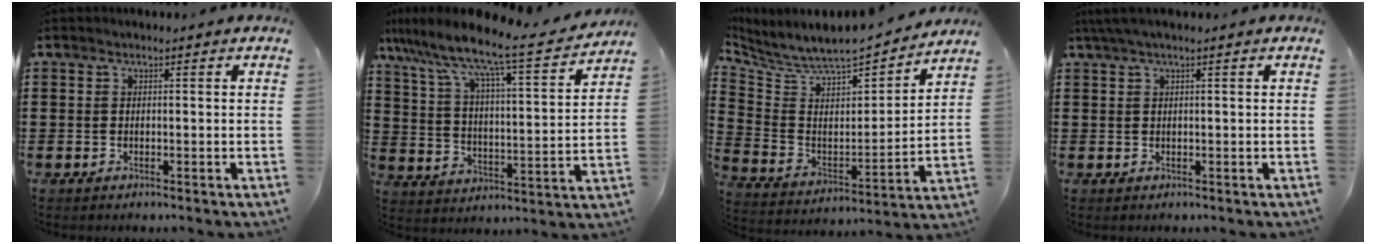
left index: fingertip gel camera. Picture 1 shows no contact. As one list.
[{"total": 8.4, "force": [7.3, 0.1, 4.3], "torque": [-0.116, -0.062, 0.113]}, {"total": 6.4, "force": [6.0, 1.4, 2.0], "torque": [-0.072, -0.058, 0.098]}, {"total": 1.6, "force": [0.5, 0.0, 1.5], "torque": [-0.027, -0.002, 0.011]}]